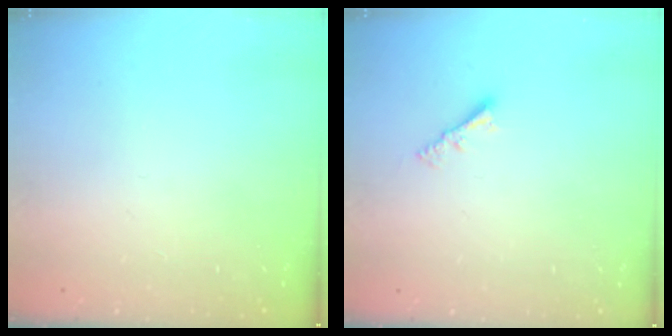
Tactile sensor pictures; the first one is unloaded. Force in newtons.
{"total": 3.0, "press": 3.0, "slide": 0.1}